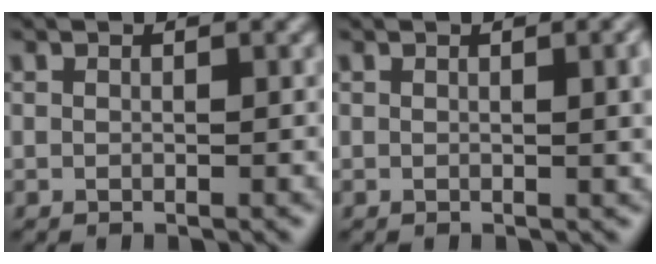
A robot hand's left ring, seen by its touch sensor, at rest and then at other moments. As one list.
[{"total": 2.7, "force": [0.4, 0.9, 2.5], "torque": [-0.024, 0.004, 0.002]}]